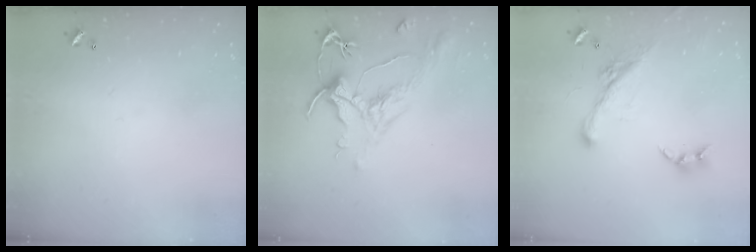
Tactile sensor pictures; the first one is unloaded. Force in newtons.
{"total": 1.6, "press": 0.7, "slide": 1.4}
{"total": 3.4, "press": 3.1, "slide": 1.4}